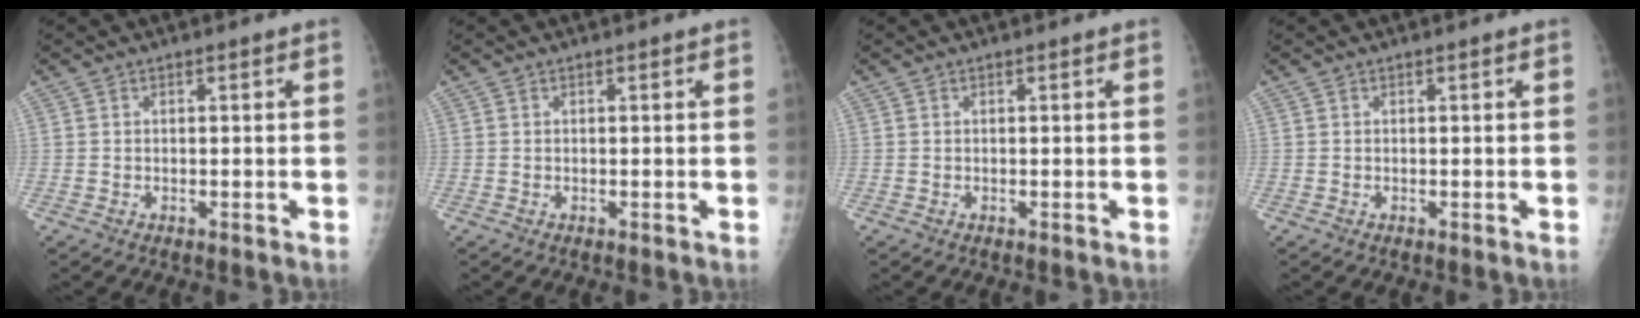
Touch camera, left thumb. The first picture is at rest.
{"total": 0.0}
{"total": 0.0}
{"total": 0.0}